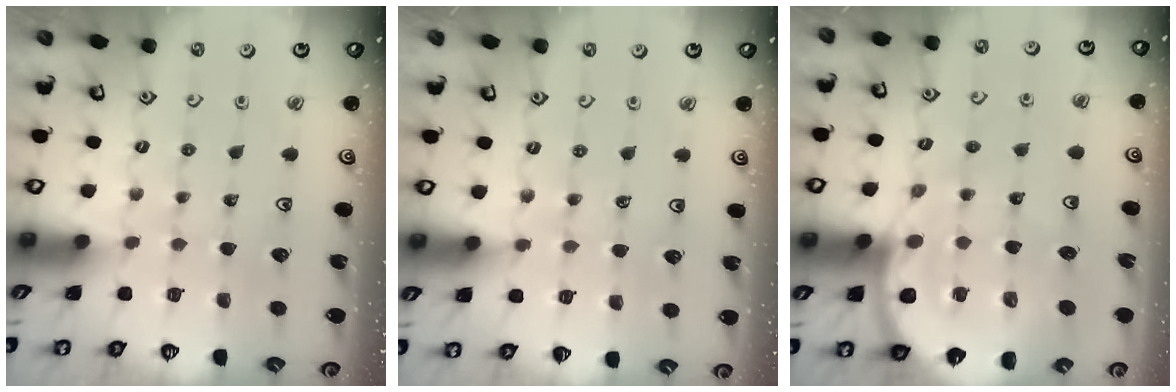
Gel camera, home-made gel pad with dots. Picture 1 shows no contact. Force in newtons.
{"total": 3.7, "press": 3.6, "slide": 0.7}
{"total": 10.5, "press": 10.4, "slide": 1.6}